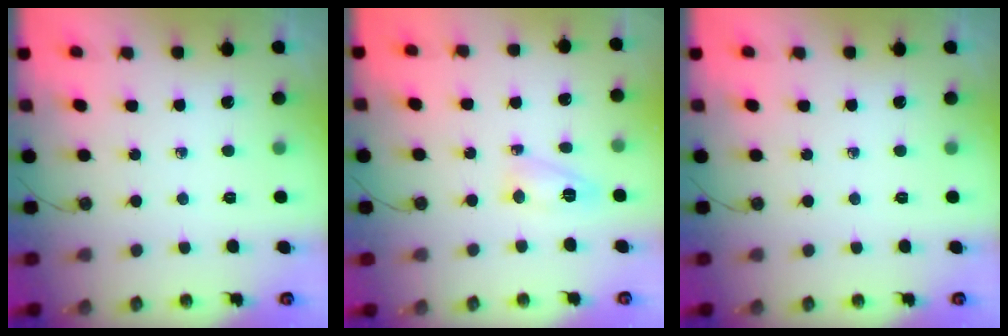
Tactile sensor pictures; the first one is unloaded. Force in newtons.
{"total": 6.0, "press": 6.0, "slide": 0.3}
{"total": 0.0}